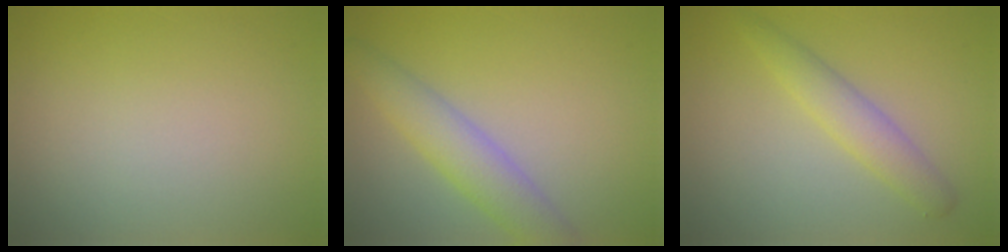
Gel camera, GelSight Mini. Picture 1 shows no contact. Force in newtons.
{"total": 4.2, "press": 4.2, "slide": 0.2}
{"total": 2.8, "press": 2.8, "slide": 0.1}